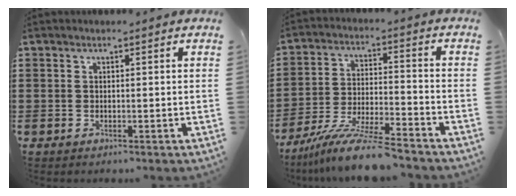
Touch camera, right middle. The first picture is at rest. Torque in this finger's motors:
{"motor_torque": [0.82, 0.14, 0.39, 0.21]}